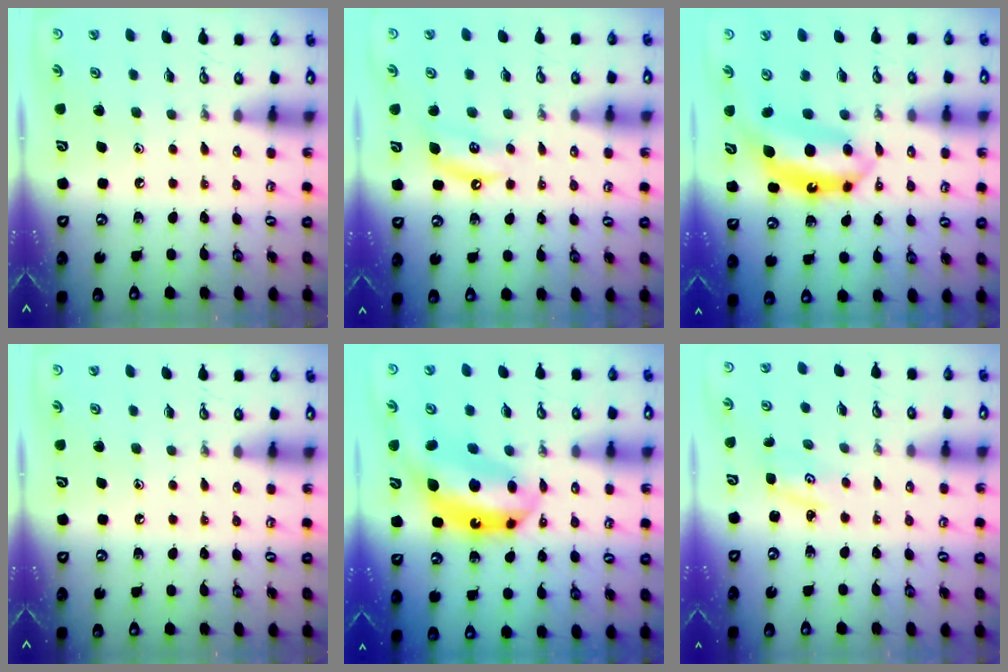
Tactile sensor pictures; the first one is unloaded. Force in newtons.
{"total": 4.3, "press": 4.3, "slide": 0.3}
{"total": 7.1, "press": 7.1, "slide": 0.5}
{"total": 0.0}
{"total": 13.6, "press": 13.6, "slide": 1.1}
{"total": 2.3, "press": 2.3, "slide": 0.3}